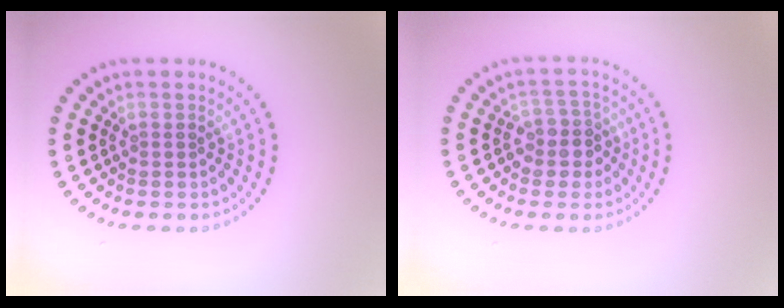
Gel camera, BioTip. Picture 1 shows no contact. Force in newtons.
{"total": 2.5, "press": 2.2, "slide": 1.2}